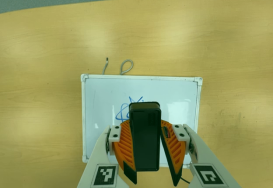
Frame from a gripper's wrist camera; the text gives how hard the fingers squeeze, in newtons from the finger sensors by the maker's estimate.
{"total": 9.8, "left": 9.4, "right": 10.2}